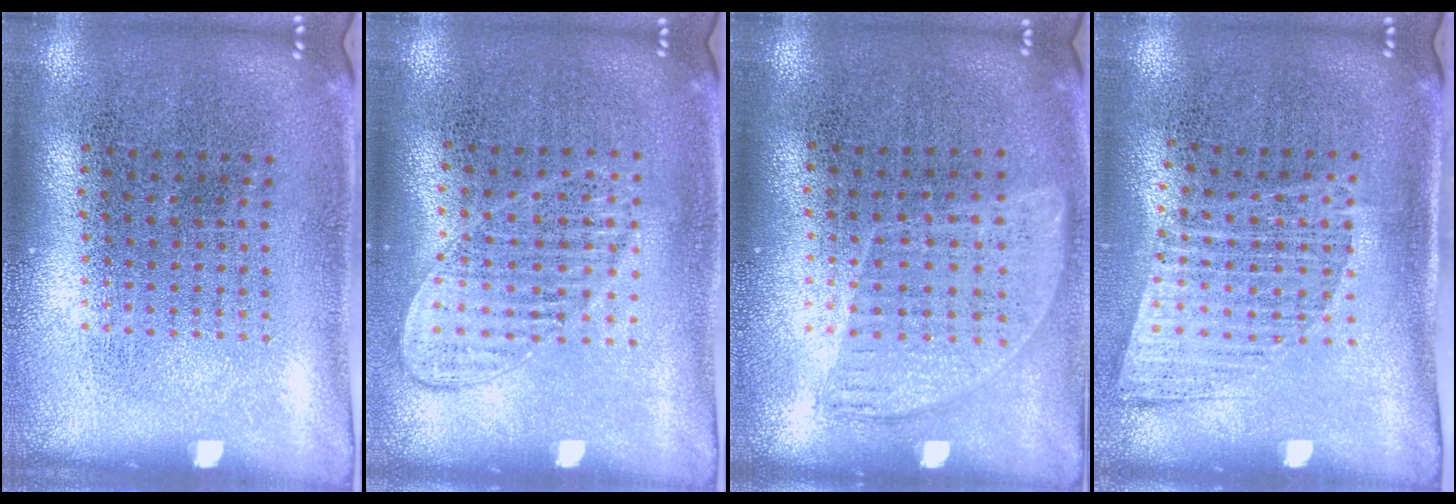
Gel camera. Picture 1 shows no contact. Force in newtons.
{"total": 1.2, "press": 1.1, "slide": 0.4}
{"total": 0.9, "press": 0.8, "slide": 0.5}
{"total": 1.2, "press": 1.0, "slide": 0.7}